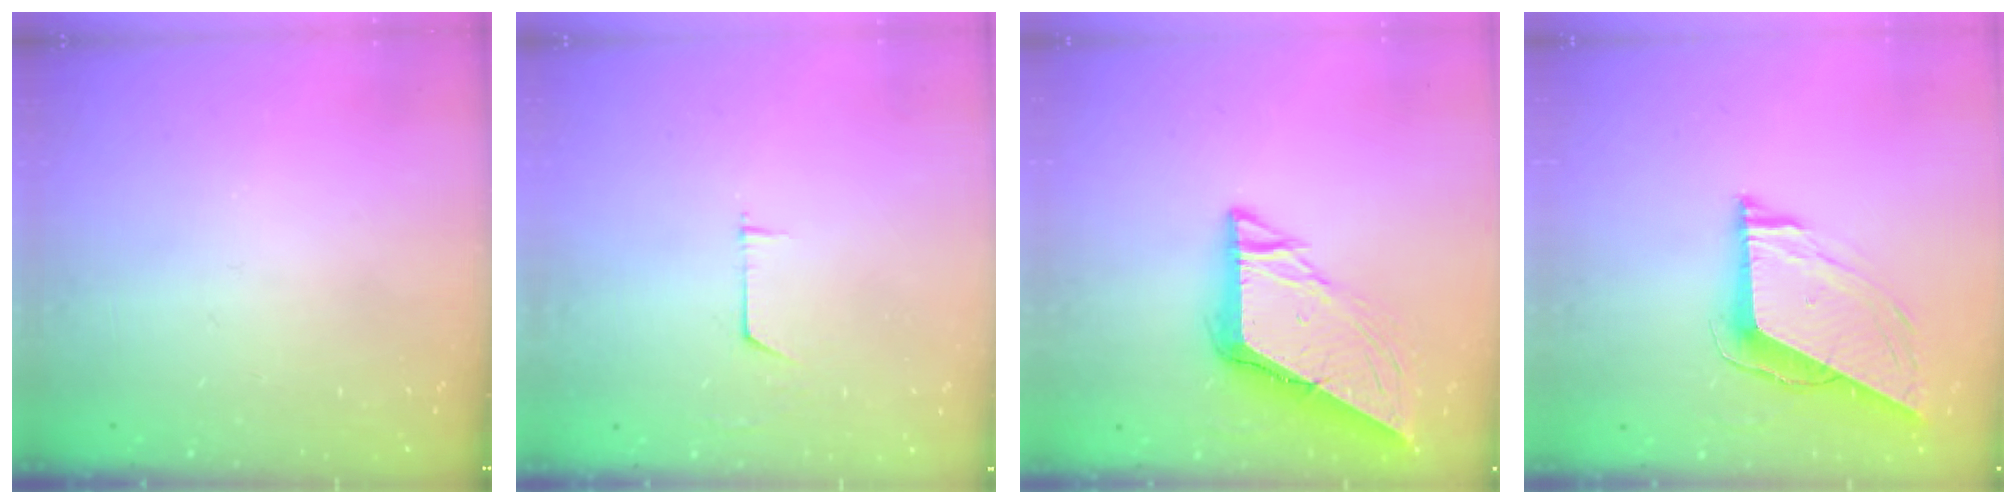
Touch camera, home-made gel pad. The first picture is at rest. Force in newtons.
{"total": 3.7, "press": 3.6, "slide": 0.4}
{"total": 8.9, "press": 8.9, "slide": 1.0}
{"total": 8.9, "press": 8.9, "slide": 1.2}